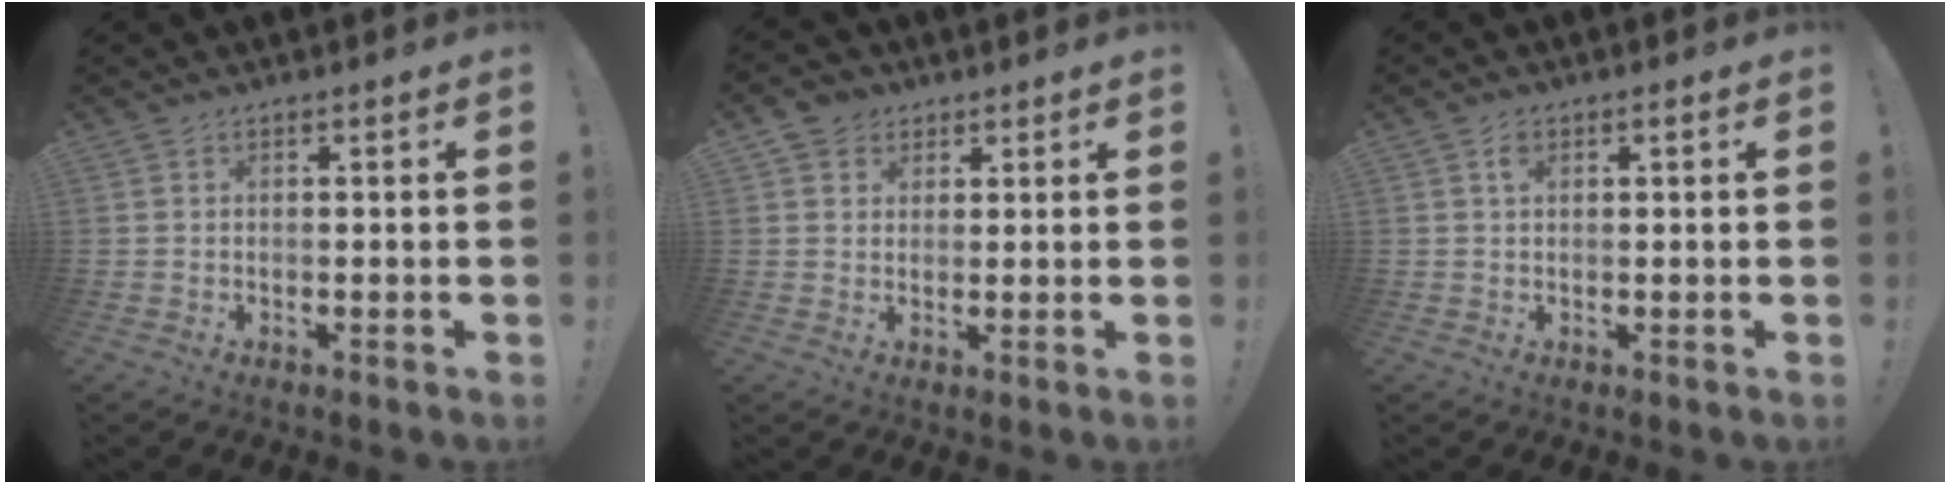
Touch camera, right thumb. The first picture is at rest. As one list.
[{"total": 4.7, "force": [2.4, 4.0, 0.9], "torque": [-0.008, -0.008, 0.045]}, {"total": 1.9, "force": [0.7, 1.2, 1.4], "torque": [-0.016, 0.000, 0.008]}]